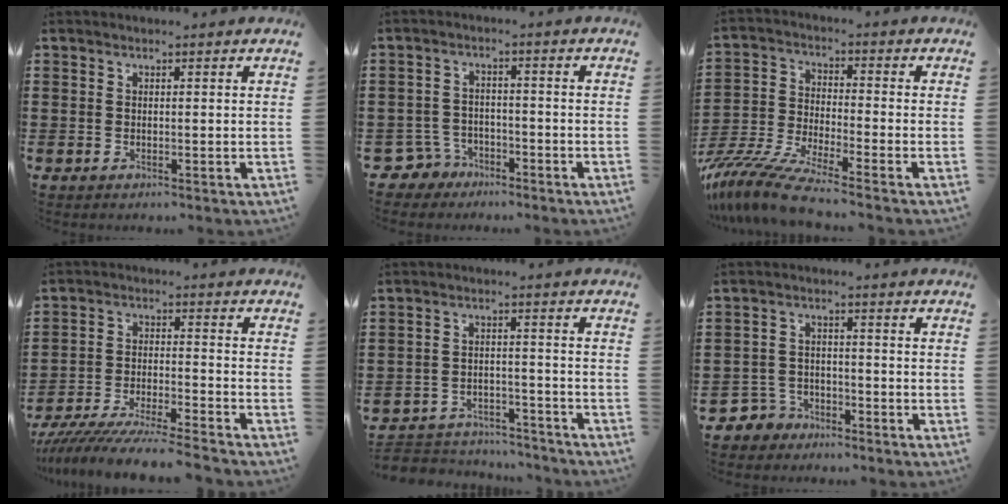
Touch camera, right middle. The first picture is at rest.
{"total": 3.8, "force": [-3.2, 2.0, 0.6], "torque": [-0.042, -0.004, -0.073]}
{"total": 8.4, "force": [-7.5, 0.2, 3.7], "torque": [-0.091, -0.011, -0.152]}
{"total": 7.7, "force": [-7.4, 0.0, 2.2], "torque": [-0.043, -0.003, -0.143]}
{"total": 4.3, "force": [-4.3, 0.9, 0.0], "torque": [-0.013, 0.004, -0.092]}
{"total": 3.6, "force": [-3.2, 1.6, 0.1], "torque": [-0.021, 0.000, -0.070]}